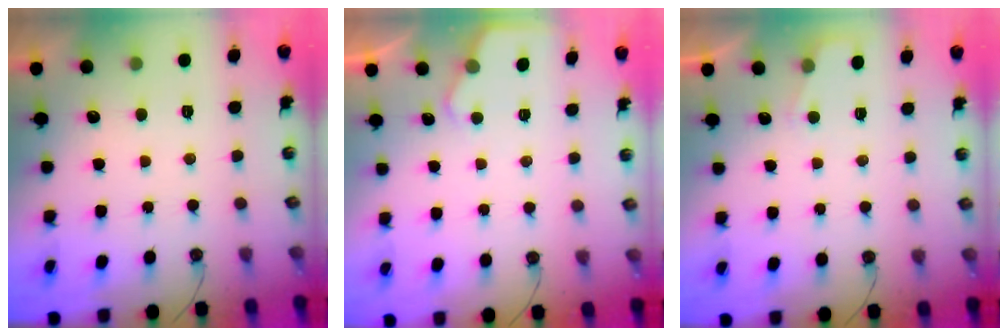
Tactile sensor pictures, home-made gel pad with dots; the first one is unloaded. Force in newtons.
{"total": 3.6, "press": 3.6, "slide": 0.4}
{"total": 2.4, "press": 2.4, "slide": 0.4}